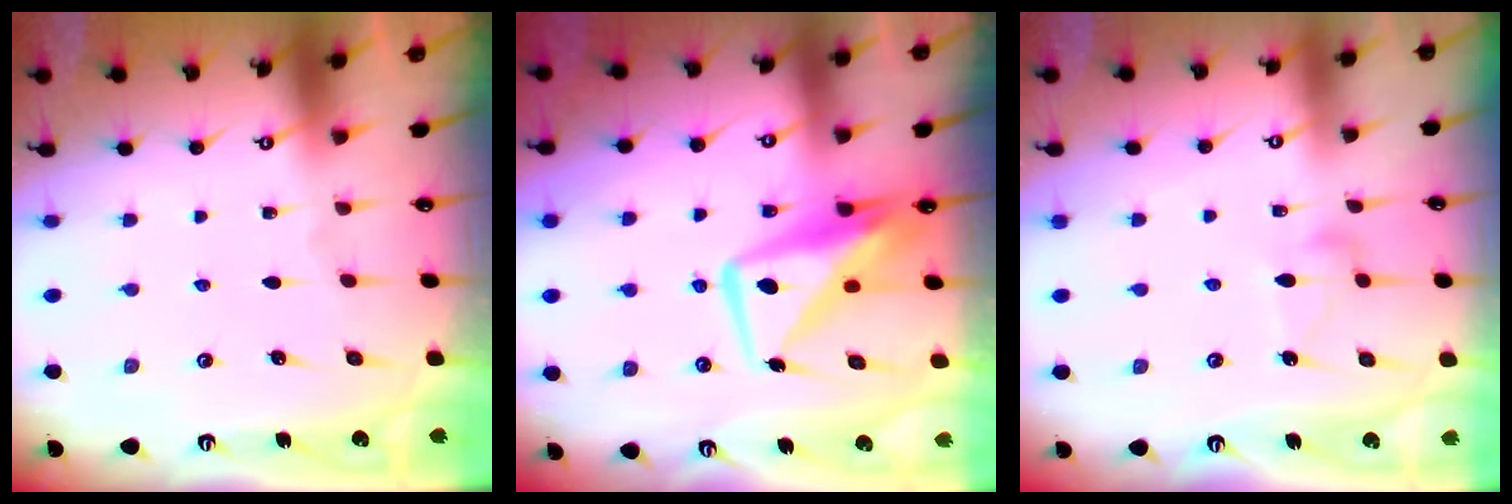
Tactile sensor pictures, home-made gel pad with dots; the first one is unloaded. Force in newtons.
{"total": 9.8, "press": 9.7, "slide": 1.3}
{"total": 8.4, "press": 8.4, "slide": 0.1}